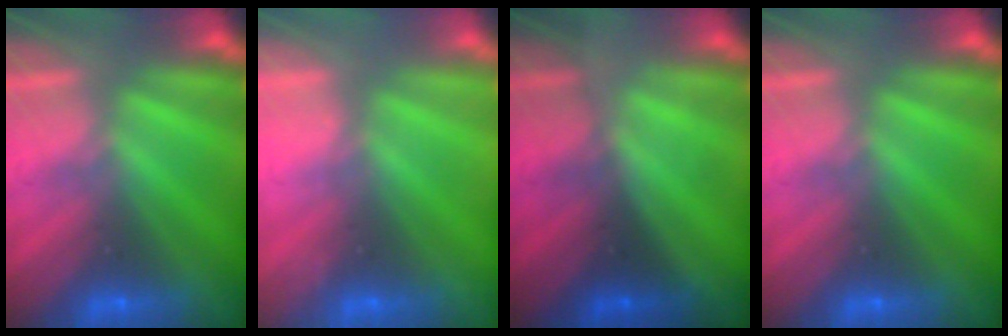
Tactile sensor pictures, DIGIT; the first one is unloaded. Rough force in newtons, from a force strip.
{"total": 2.2}
{"total": 1.4}
{"total": 0.0}